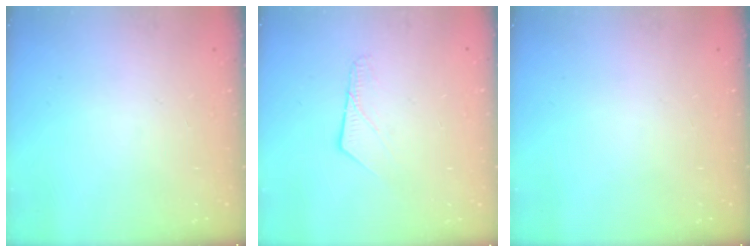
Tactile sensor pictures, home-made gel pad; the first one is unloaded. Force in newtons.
{"total": 6.6, "press": 6.5, "slide": 0.5}
{"total": 0.0}